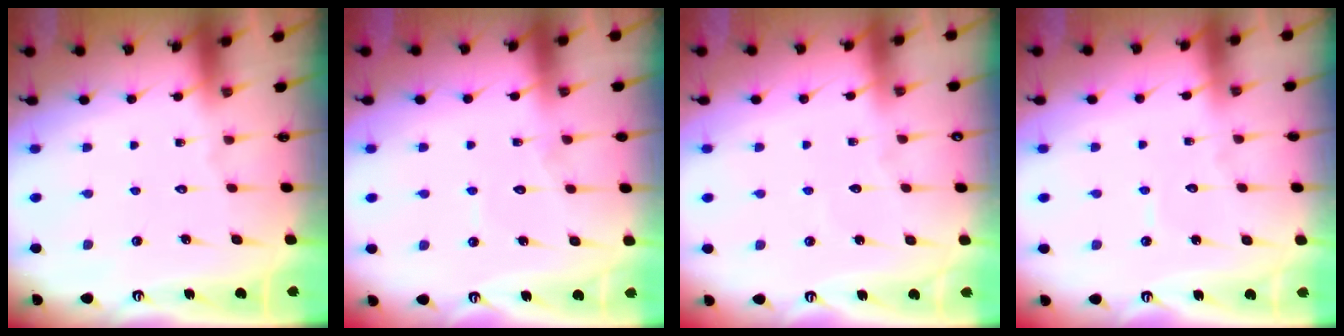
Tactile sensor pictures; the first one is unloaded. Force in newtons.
{"total": 6.0, "press": 6.0, "slide": 0.5}
{"total": 2.3, "press": 2.2, "slide": 0.3}
{"total": 3.7, "press": 3.7, "slide": 0.4}